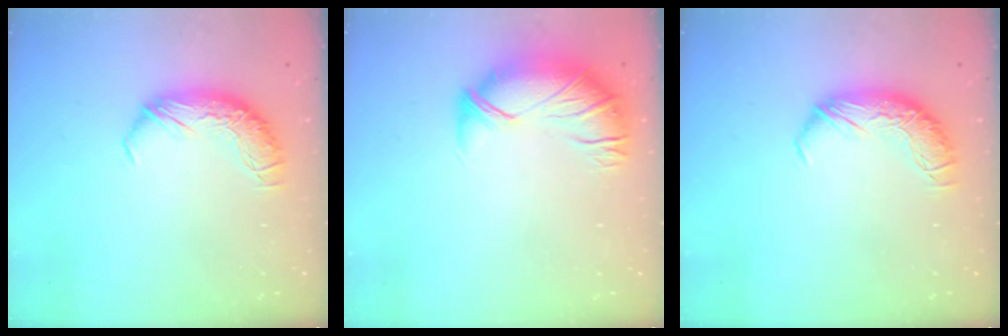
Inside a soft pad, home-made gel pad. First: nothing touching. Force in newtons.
{"total": 2.6, "press": 1.1, "slide": 2.3}
{"total": 0.0}